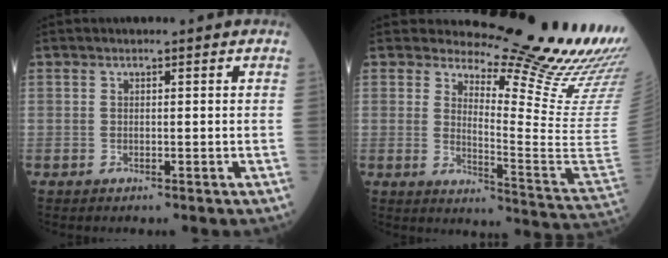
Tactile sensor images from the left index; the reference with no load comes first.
{"total": 19.8, "force": [17.6, -0.7, 8.9], "torque": [-0.137, -0.149, 0.219]}